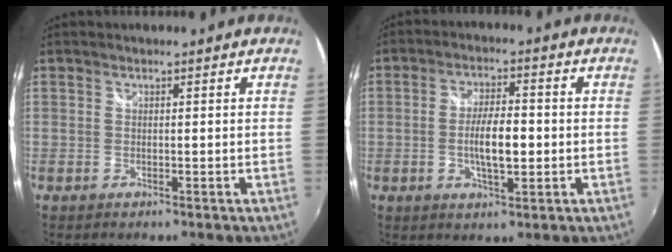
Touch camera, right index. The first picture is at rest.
{"total": 7.5, "force": [-1.1, 2.4, 7.0], "torque": [-0.130, 0.000, -0.017]}